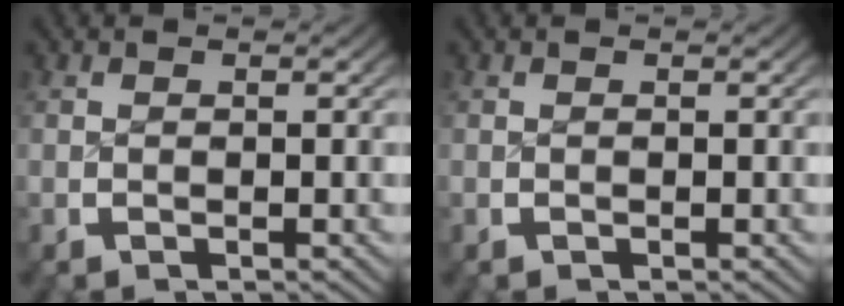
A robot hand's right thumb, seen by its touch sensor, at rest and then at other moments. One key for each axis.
{"total": 0.0}